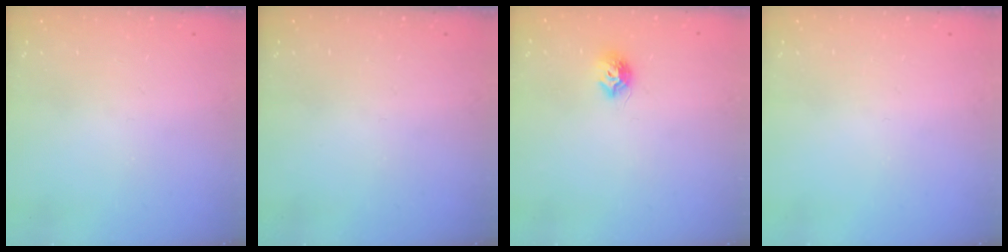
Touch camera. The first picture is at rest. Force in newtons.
{"total": 0.0}
{"total": 7.5, "press": 7.5, "slide": 0.7}
{"total": 0.0}